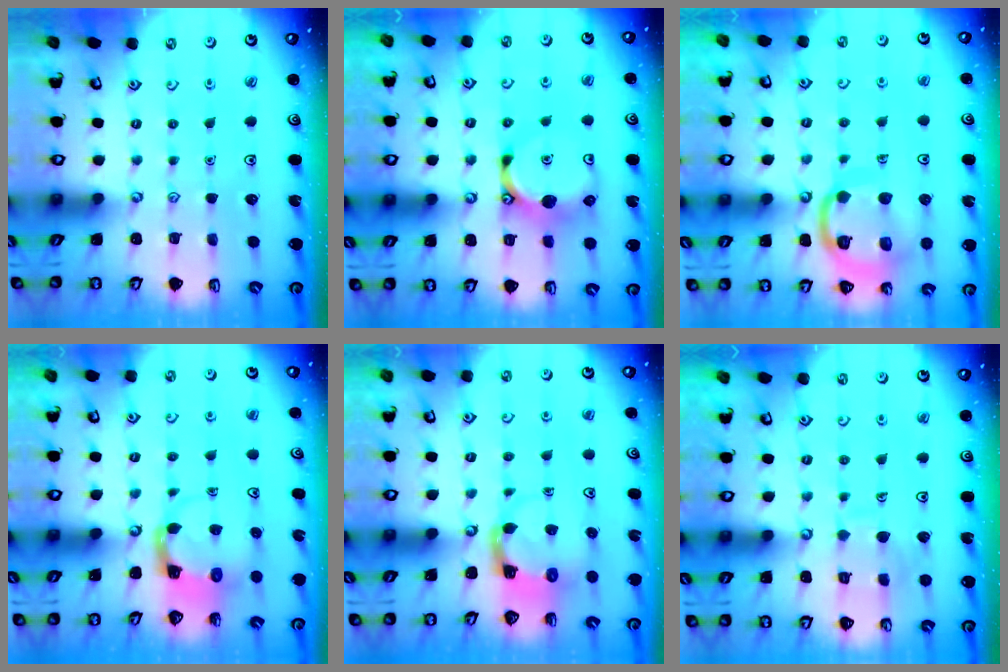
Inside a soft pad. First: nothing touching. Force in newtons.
{"total": 11.0, "press": 11.0, "slide": 0.5}
{"total": 15.6, "press": 15.5, "slide": 1.6}
{"total": 3.7, "press": 3.7, "slide": 0.6}
{"total": 3.7, "press": 3.7, "slide": 0.6}
{"total": 7.7, "press": 7.7, "slide": 0.8}